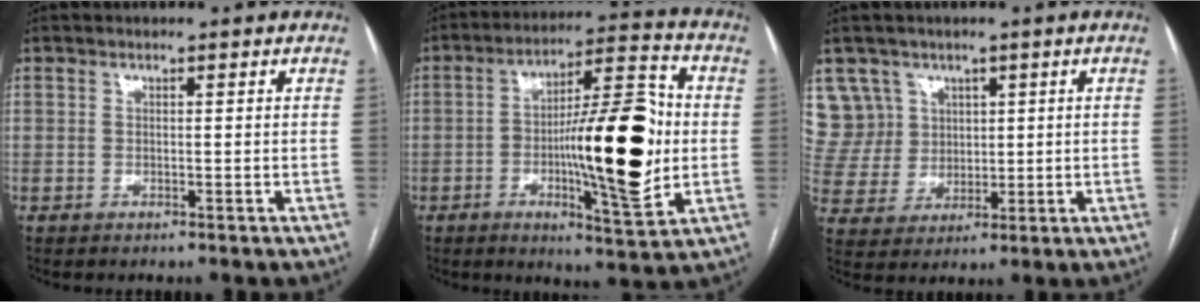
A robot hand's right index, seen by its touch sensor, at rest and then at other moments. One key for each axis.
{"total": 18.3, "fx": -1.7, "fy": 3.7, "fz": 17.8, "tx": -0.277, "ty": 0.012, "tz": -0.023}
{"total": 8.1, "fx": 3.9, "fy": 7.2, "fz": -0.1, "tx": -0.001, "ty": 0.032, "tz": 0.089}